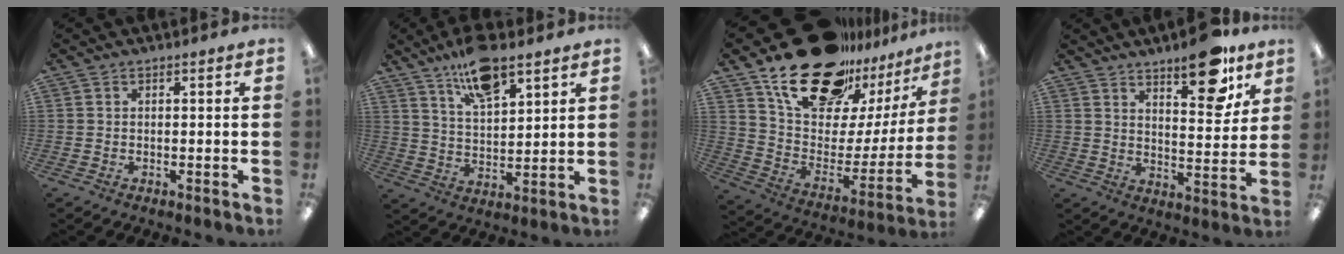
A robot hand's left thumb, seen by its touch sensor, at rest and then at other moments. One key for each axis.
{"total": 12.2, "fx": 8.8, "fy": 4.5, "fz": 7.1, "tx": -0.120, "ty": -0.040, "tz": 0.157}
{"total": 26.2, "fx": 19.2, "fy": 13.0, "fz": 12.0, "tx": -0.197, "ty": -0.108, "tz": 0.346}
{"total": 14.0, "fx": 10.1, "fy": 4.8, "fz": 8.3, "tx": -0.092, "ty": -0.069, "tz": 0.165}